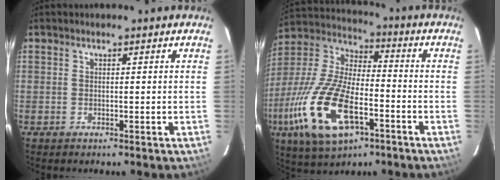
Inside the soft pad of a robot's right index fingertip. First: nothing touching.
{"total": 21.8, "force": [-8.9, 9.4, 17.6], "torque": [-0.383, -0.030, -0.163]}